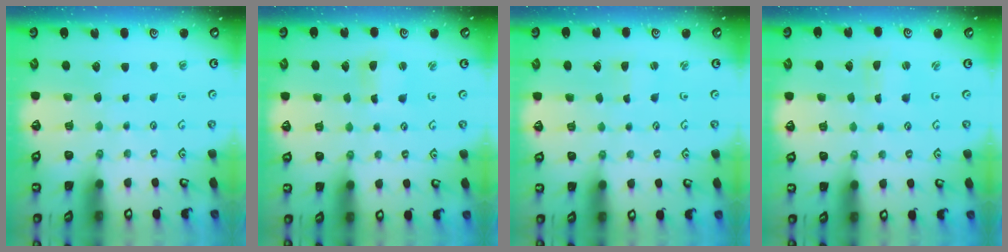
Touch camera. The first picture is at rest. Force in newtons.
{"total": 3.0, "press": 3.0, "slide": 0.2}
{"total": 1.8, "press": 1.8, "slide": 0.2}
{"total": 0.8, "press": 0.8, "slide": 0.2}